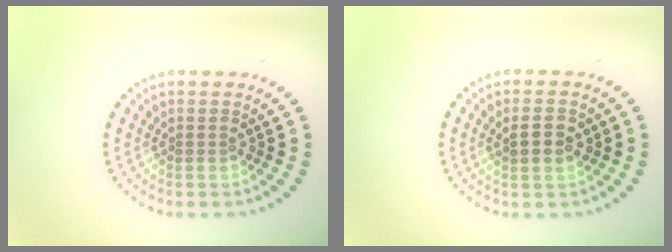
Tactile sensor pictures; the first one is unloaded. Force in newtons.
{"total": 2.4, "press": 2.4, "slide": 0.5}